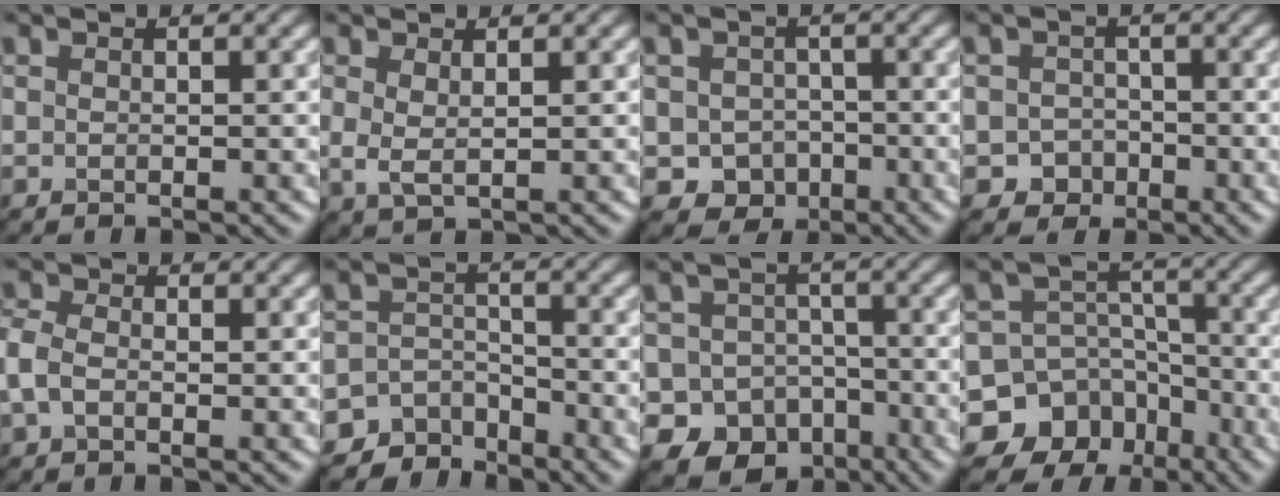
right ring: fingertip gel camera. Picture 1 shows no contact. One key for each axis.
{"total": 1.8, "fx": 0.8, "fy": 0.6, "fz": 1.5, "tx": -0.036, "ty": -0.005, "tz": 0.016}
{"total": 3.5, "fx": -1.0, "fy": 3.2, "fz": 1.2, "tx": -0.017, "ty": -0.008, "tz": -0.018}
{"total": 2.3, "fx": -0.9, "fy": 2.0, "fz": 0.4, "tx": 0.003, "ty": 0.002, "tz": -0.016}
{"total": 2.6, "fx": -0.4, "fy": 1.8, "fz": 1.8, "tx": -0.050, "ty": 0.006, "tz": -0.018}
{"total": 4.5, "fx": -3.8, "fy": 2.4, "fz": 0.2, "tx": 0.014, "ty": -0.002, "tz": -0.063}
{"total": 11.9, "fx": -7.0, "fy": 9.1, "fz": 3.0, "tx": -0.029, "ty": -0.036, "tz": -0.118}
{"total": 13.4, "fx": -7.7, "fy": 10.8, "fz": 2.3, "tx": -0.051, "ty": -0.031, "tz": -0.136}